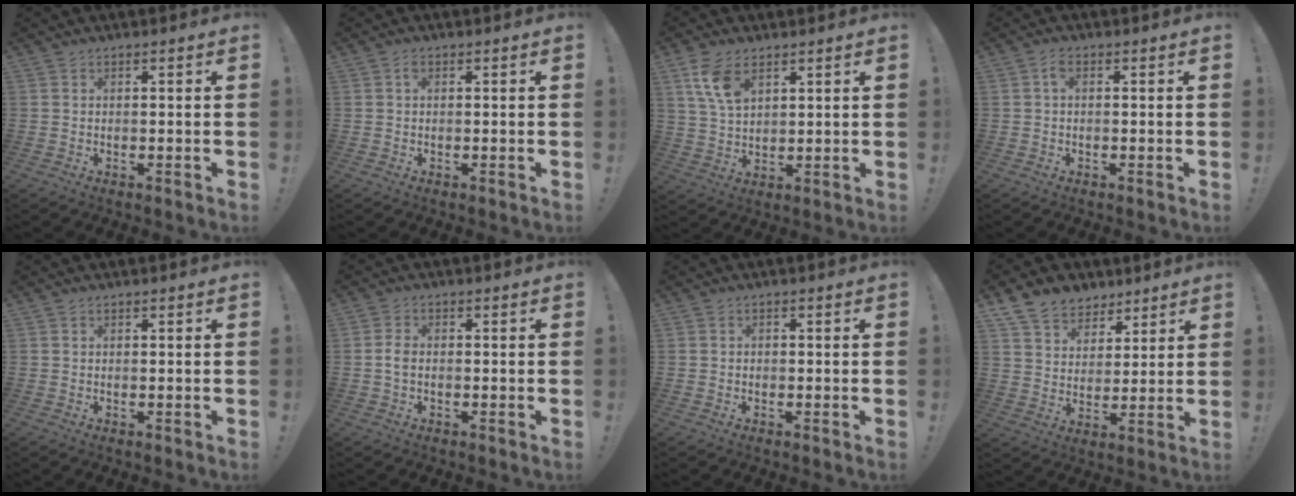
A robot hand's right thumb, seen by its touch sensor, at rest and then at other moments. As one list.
[{"total": 0.6, "force": [0.3, 0.4, 0.4], "torque": [-0.002, -0.001, 0.004]}, {"total": 9.1, "force": [4.7, 5.1, 5.8], "torque": [-0.104, -0.017, 0.090]}, {"total": 1.7, "force": [0.4, 0.7, 1.5], "torque": [-0.024, 0.003, 0.006]}, {"total": 0.0}, {"total": 2.5, "force": [-0.5, 1.6, 1.9], "torque": [-0.040, 0.007, -0.009]}, {"total": 1.2, "force": [-0.8, 0.8, 0.4], "torque": [-0.003, 0.004, -0.015]}, {"total": 10.5, "force": [7.4, 7.1, 2.3], "torque": [-0.043, -0.051, 0.149]}]